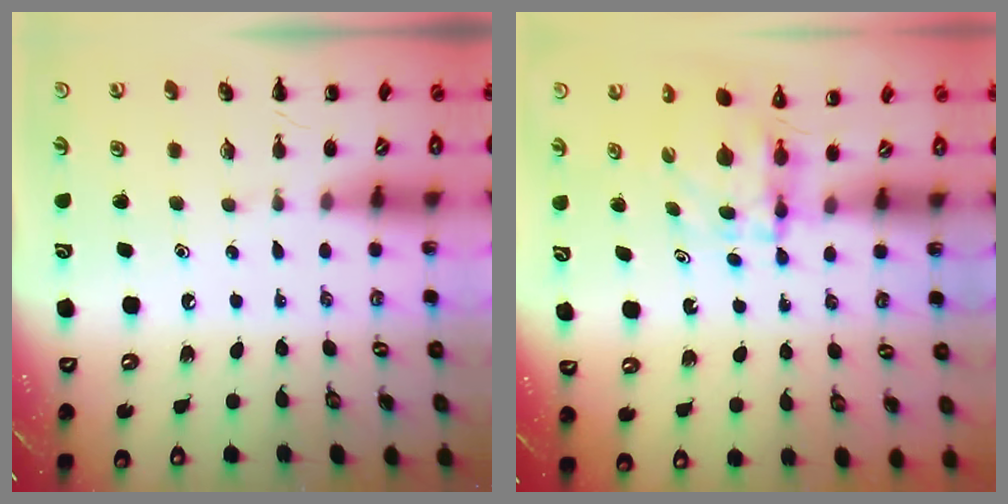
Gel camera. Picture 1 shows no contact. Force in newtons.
{"total": 4.0, "press": 3.9, "slide": 0.3}